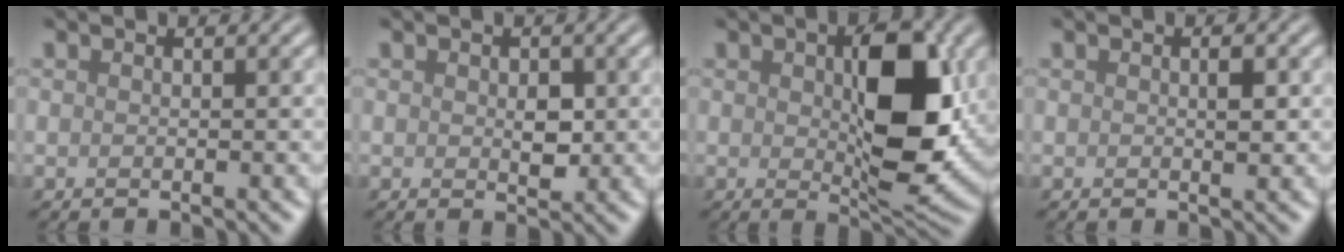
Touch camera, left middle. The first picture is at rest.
{"total": 1.9, "force": [0.0, 1.1, 1.5], "torque": [-0.023, -0.004, 0.003]}
{"total": 8.8, "force": [0.8, 3.6, 8.0], "torque": [-0.120, -0.007, 0.020]}
{"total": 1.3, "force": [0.1, 0.5, 1.2], "torque": [-0.017, -0.002, 0.002]}